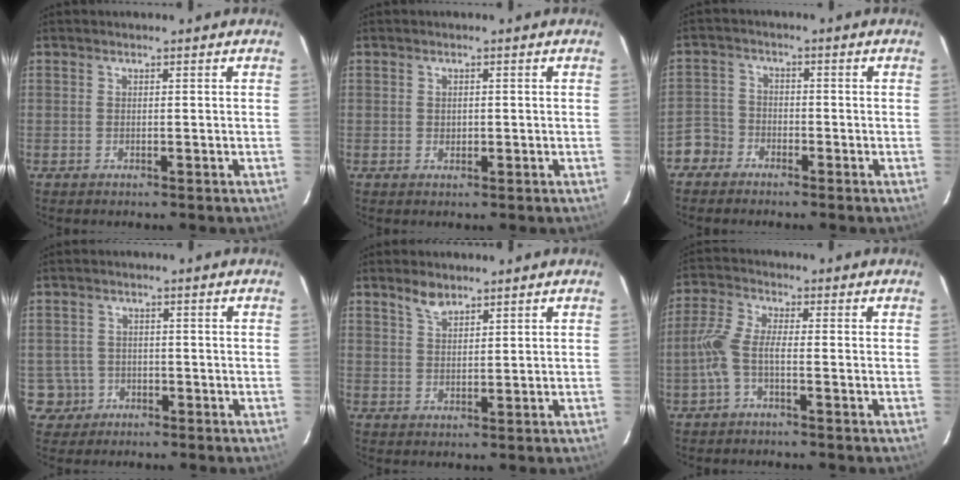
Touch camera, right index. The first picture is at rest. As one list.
[{"total": 1.2, "force": [-0.1, 1.0, 0.5], "torque": [-0.006, 0.001, -0.001]}, {"total": 4.6, "force": [-3.3, 3.3, 0.1], "torque": [-0.007, 0.017, -0.073]}, {"total": 4.2, "force": [-1.5, 3.9, 0.0], "torque": [-0.006, 0.018, -0.024]}, {"total": 3.2, "force": [2.6, 1.3, 1.5], "torque": [-0.026, 0.005, 0.050]}, {"total": 5.4, "force": [-1.8, 1.5, 4.9], "torque": [-0.120, 0.009, -0.040]}]